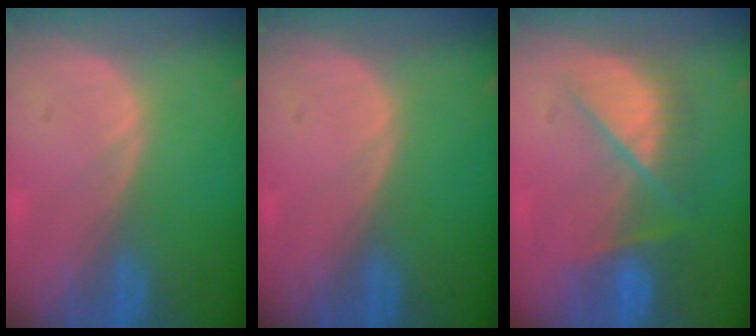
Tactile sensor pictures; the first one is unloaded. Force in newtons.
{"total": 0.0}
{"total": 7.2, "press": 7.1, "slide": 0.6}